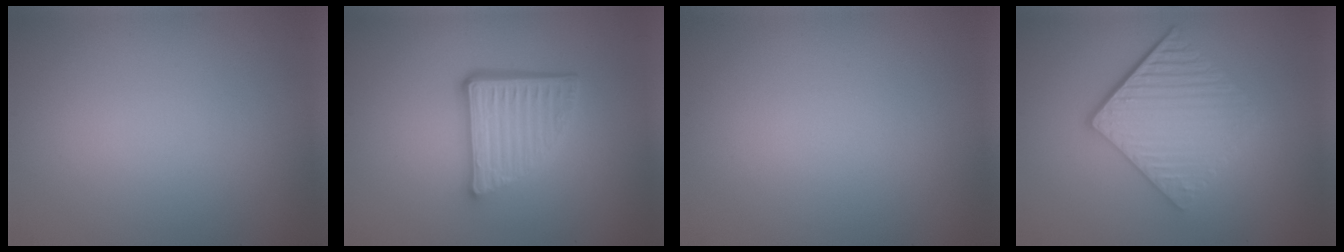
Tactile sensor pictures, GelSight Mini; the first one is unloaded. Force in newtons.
{"total": 5.1, "press": 3.6, "slide": 3.6}
{"total": 0.0}
{"total": 6.1, "press": 4.0, "slide": 4.5}